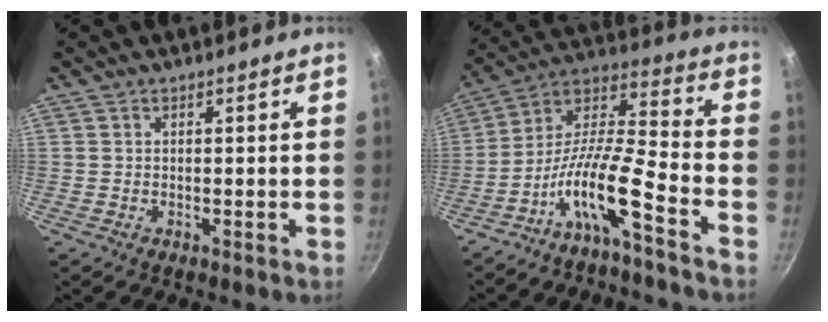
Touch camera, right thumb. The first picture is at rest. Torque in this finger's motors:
{"motor_torque": [1.18, -0.69, 1.54, -1.28, 0.16]}